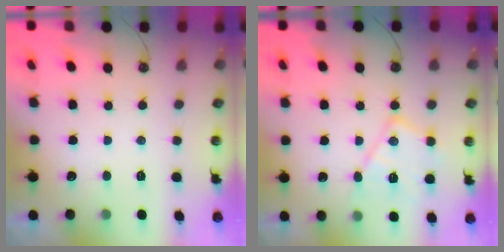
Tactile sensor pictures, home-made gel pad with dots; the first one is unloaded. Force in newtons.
{"total": 14.0, "press": 13.9, "slide": 1.2}